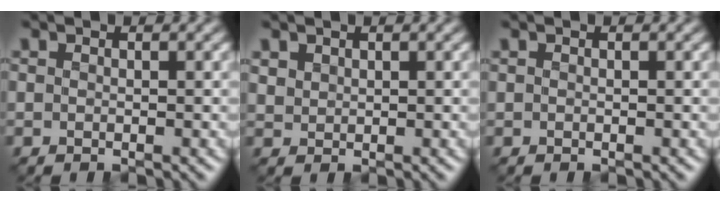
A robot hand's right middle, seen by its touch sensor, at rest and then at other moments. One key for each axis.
{"total": 1.2, "fx": 0.9, "fy": 0.8, "fz": 0.2, "tx": -0.010, "ty": 0.001, "tz": 0.023}
{"total": 0.0}